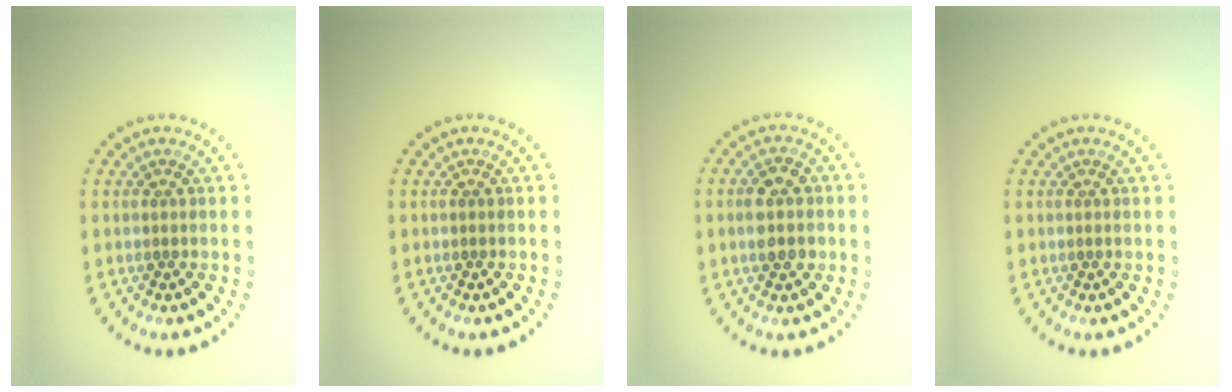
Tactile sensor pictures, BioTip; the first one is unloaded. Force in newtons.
{"total": 0.0}
{"total": 3.6, "press": 3.6, "slide": 0.1}
{"total": 0.0}